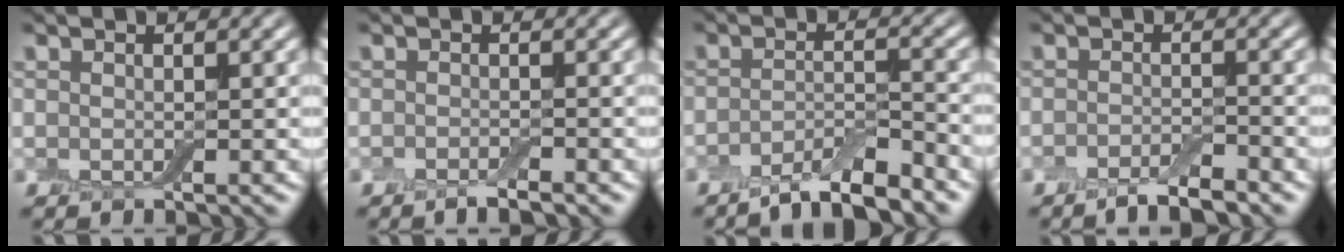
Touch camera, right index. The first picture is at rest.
{"total": 1.5, "force": [-1.2, 0.1, 0.9], "torque": [-0.014, 0.000, -0.022]}
{"total": 4.9, "force": [-3.9, 0.9, 2.8], "torque": [-0.046, 0.001, -0.069]}
{"total": 2.9, "force": [-2.3, 0.6, 1.7], "torque": [-0.029, 0.002, -0.042]}